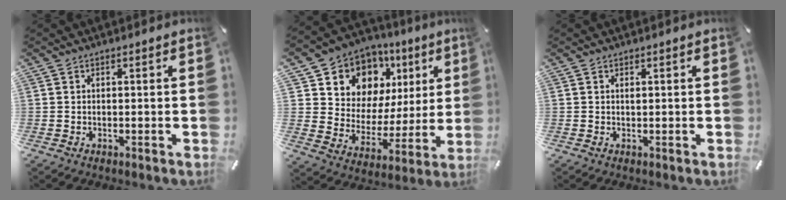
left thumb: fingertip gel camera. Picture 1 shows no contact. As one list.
[{"total": 11.3, "force": [6.8, 8.8, 1.9], "torque": [-0.039, -0.070, 0.125]}, {"total": 0.5, "force": [0.2, 0.2, 0.4], "torque": [-0.009, -0.001, 0.003]}]